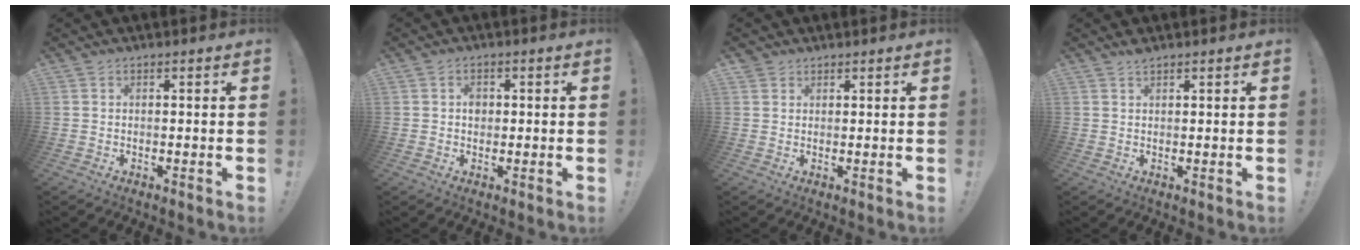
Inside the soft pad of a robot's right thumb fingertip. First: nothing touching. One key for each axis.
{"total": 2.3, "fx": -0.2, "fy": 1.8, "fz": 1.4, "tx": -0.015, "ty": 0.002, "tz": -0.006}
{"total": 1.8, "fx": 1.5, "fy": 1.0, "fz": 0.0, "tx": 0.004, "ty": -0.009, "tz": 0.028}
{"total": 1.4, "fx": 1.2, "fy": 0.2, "fz": 0.6, "tx": -0.013, "ty": -0.003, "tz": 0.022}